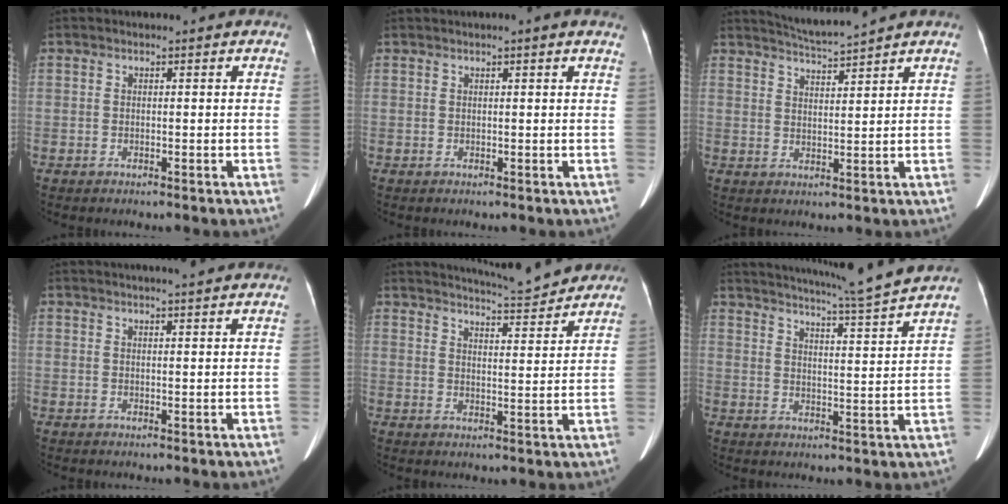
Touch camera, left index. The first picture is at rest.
{"total": 1.5, "force": [1.1, -0.2, 1.0], "torque": [-0.017, 0.012, 0.018]}
{"total": 4.8, "force": [4.5, -1.4, 0.7], "torque": [-0.019, -0.004, 0.084]}
{"total": 6.5, "force": [5.7, 0.0, 3.0], "torque": [-0.044, 0.019, 0.069]}
{"total": 9.4, "force": [9.0, 0.3, 2.7], "torque": [-0.042, 0.003, 0.122]}
{"total": 13.1, "force": [11.8, -2.6, 5.1], "torque": [-0.092, -0.035, 0.162]}